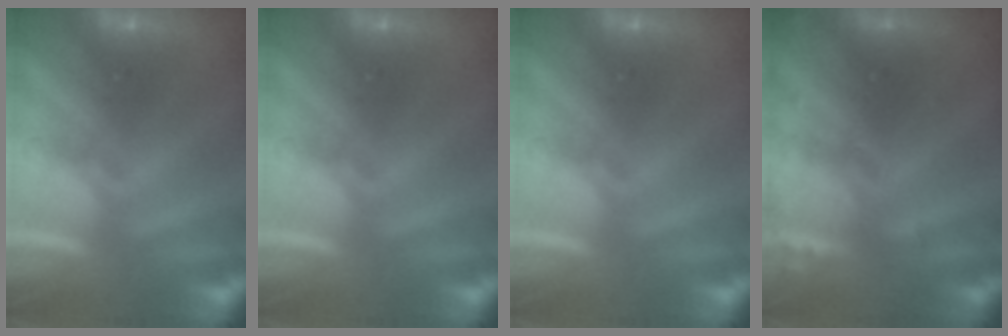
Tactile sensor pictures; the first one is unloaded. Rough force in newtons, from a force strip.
{"total": 0.0}
{"total": 0.0}
{"total": 3.2}